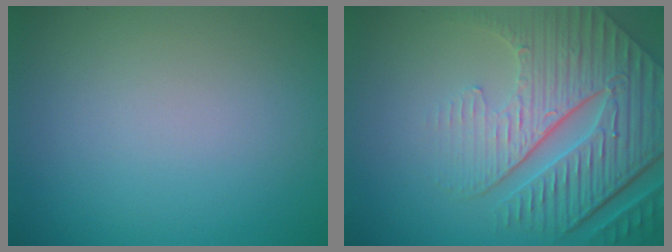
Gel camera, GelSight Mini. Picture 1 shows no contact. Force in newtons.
{"total": 9.1, "press": 6.2, "slide": 6.6}